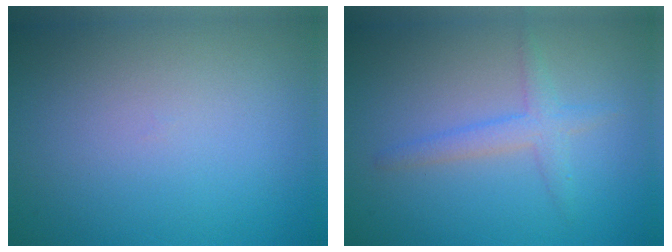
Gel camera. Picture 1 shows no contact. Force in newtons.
{"total": 2.2, "press": 2.2, "slide": 0.0}